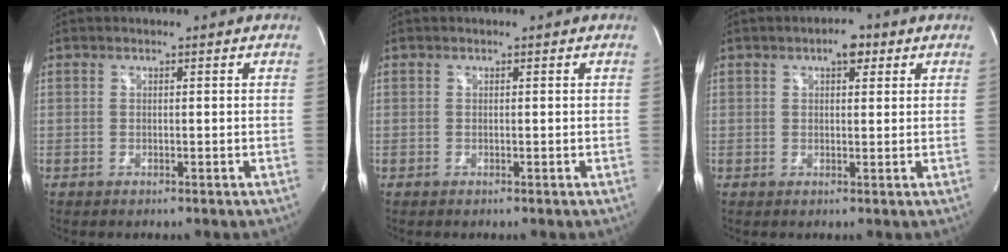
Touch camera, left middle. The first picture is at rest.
{"total": 0.0}
{"total": 3.3, "force": [1.8, 1.3, 2.4], "torque": [-0.039, 0.012, 0.027]}